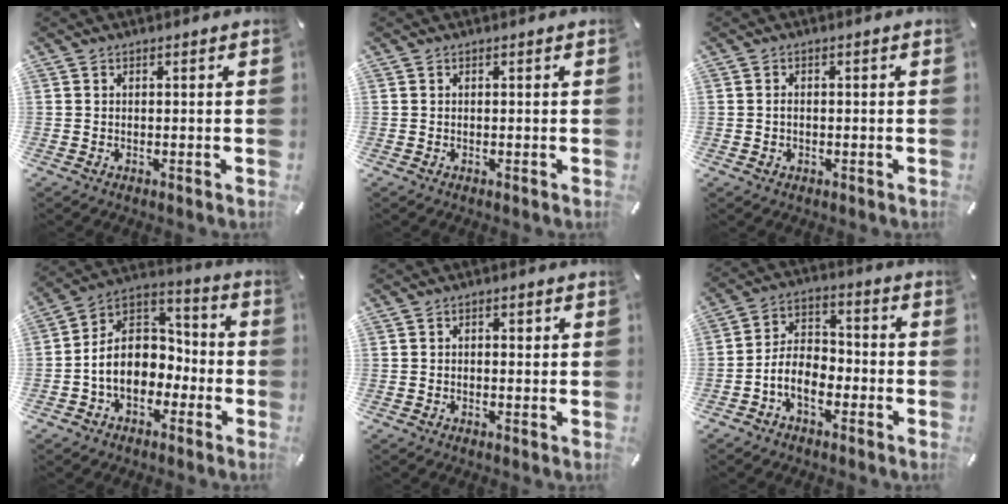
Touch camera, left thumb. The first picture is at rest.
{"total": 0.0}
{"total": 1.5, "force": [-0.2, 1.1, 1.1], "torque": [-0.021, 0.004, -0.005]}
{"total": 11.6, "force": [-3.1, 9.5, 5.9], "torque": [-0.136, 0.008, -0.058]}
{"total": 1.5, "force": [0.0, 0.9, 1.2], "torque": [-0.023, 0.006, -0.003]}
{"total": 8.4, "force": [-4.3, 5.3, 4.9], "torque": [-0.102, 0.018, -0.080]}